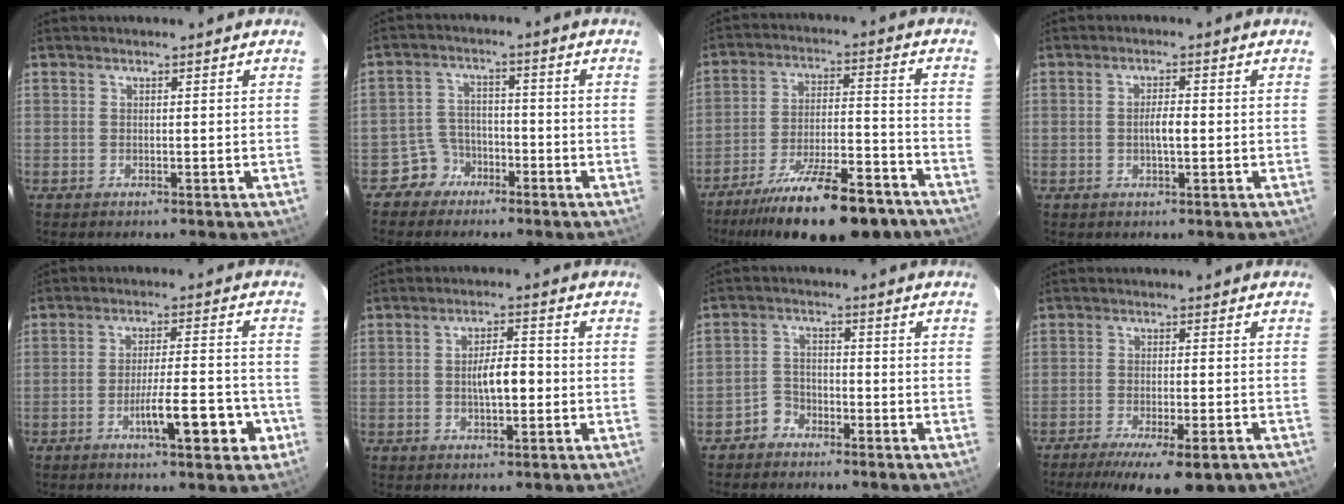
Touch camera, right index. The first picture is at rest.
{"total": 4.4, "force": [-2.9, 3.4, -0.1], "torque": [0.005, 0.013, -0.050]}
{"total": 18.6, "force": [-14.0, 3.5, 11.8], "torque": [-0.161, 0.000, -0.225]}
{"total": 2.7, "force": [-0.3, 0.6, 2.6], "torque": [-0.047, 0.003, -0.007]}
{"total": 9.3, "force": [-4.1, 1.6, 8.2], "torque": [-0.127, 0.009, -0.055]}
{"total": 5.1, "force": [-0.6, 1.6, 4.8], "torque": [-0.085, 0.008, -0.010]}
{"total": 3.3, "force": [-2.3, 2.4, 0.1], "torque": [-0.003, 0.011, -0.045]}
{"total": 13.0, "force": [-9.7, 2.2, 8.4], "torque": [-0.106, -0.021, -0.141]}